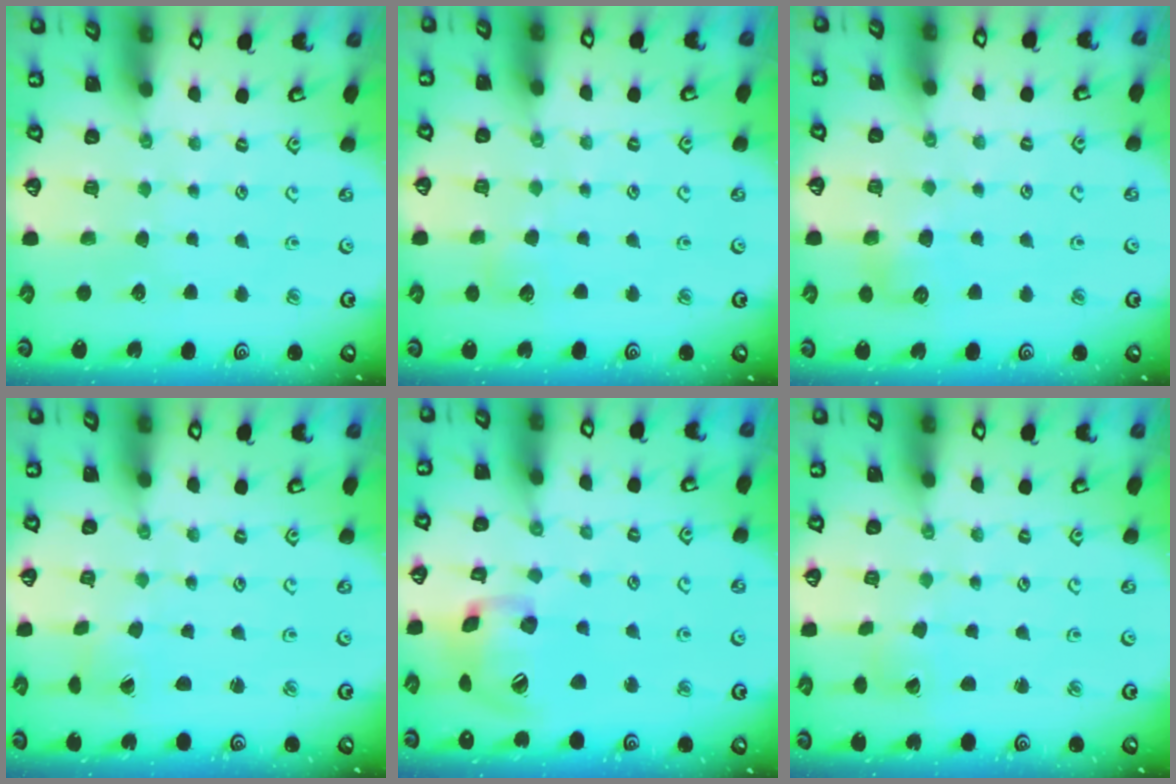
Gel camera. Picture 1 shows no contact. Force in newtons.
{"total": 5.0, "press": 5.0, "slide": 0.5}
{"total": 5.7, "press": 5.7, "slide": 0.6}
{"total": 1.4, "press": 1.4, "slide": 0.3}
{"total": 15.8, "press": 15.6, "slide": 2.4}
{"total": 0.8, "press": 0.8, "slide": 0.0}